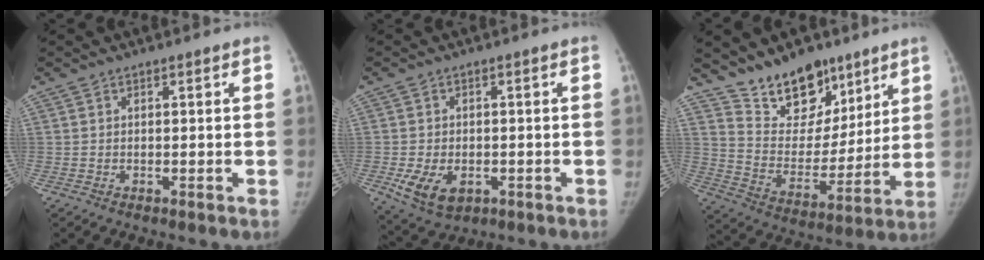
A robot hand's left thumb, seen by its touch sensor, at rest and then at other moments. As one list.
[{"total": 7.7, "force": [-2.3, 5.1, 5.2], "torque": [-0.087, -0.006, -0.028]}, {"total": 16.2, "force": [12.0, 9.1, 6.0], "torque": [-0.043, -0.086, 0.213]}]